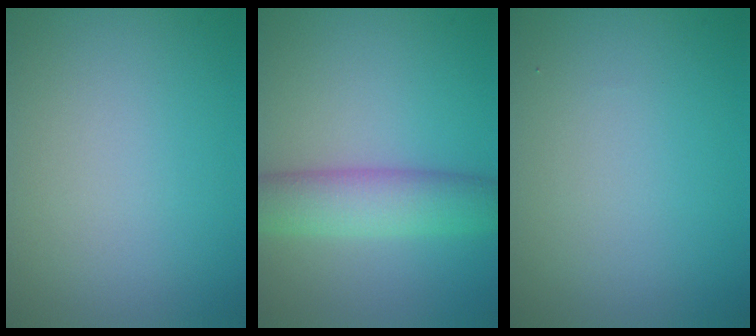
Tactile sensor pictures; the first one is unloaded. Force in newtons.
{"total": 5.0, "press": 5.0, "slide": 0.4}
{"total": 0.0}